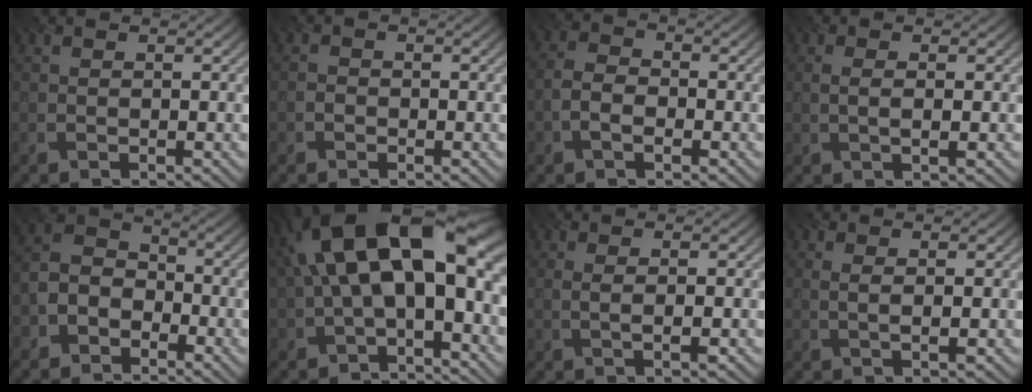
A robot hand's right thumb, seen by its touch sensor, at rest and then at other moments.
{"total": 1.0, "force": [-0.6, 0.7, 0.4], "torque": [-0.007, 0.001, -0.014]}
{"total": 3.5, "force": [-1.5, 2.0, 2.5], "torque": [-0.055, 0.004, -0.036]}
{"total": 1.9, "force": [0.1, 0.5, 1.9], "torque": [-0.040, 0.001, 0.001]}
{"total": 6.2, "force": [-3.2, 4.5, 2.9], "torque": [-0.067, 0.006, -0.077]}
{"total": 17.6, "force": [3.0, 8.8, 15.0], "torque": [-0.252, 0.027, 0.040]}
{"total": 1.9, "force": [0.1, 0.3, 1.9], "torque": [-0.039, 0.001, 0.001]}
{"total": 1.9, "force": [0.4, 0.4, 1.8], "torque": [-0.038, 0.001, 0.007]}